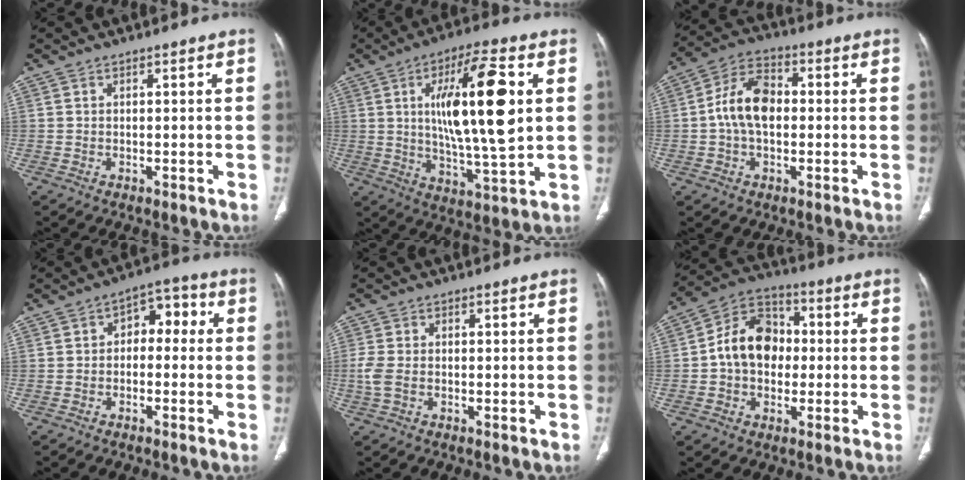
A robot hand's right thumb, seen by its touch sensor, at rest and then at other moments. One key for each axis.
{"total": 18.5, "fx": 3.6, "fy": 4.7, "fz": 17.5, "tx": -0.292, "ty": -0.013, "tz": 0.060}
{"total": 10.0, "fx": -0.1, "fy": 6.3, "fz": 7.8, "tx": -0.140, "ty": 0.026, "tz": -0.011}
{"total": 6.3, "fx": 0.1, "fy": 4.2, "fz": 4.7, "tx": -0.035, "ty": 0.032, "tz": -0.011}
{"total": 3.1, "fx": -0.6, "fy": 1.7, "fz": 2.5, "tx": -0.074, "ty": 0.001, "tz": -0.014}
{"total": 12.3, "fx": -0.1, "fy": 9.4, "fz": 7.9, "tx": -0.108, "ty": 0.032, "tz": -0.012}